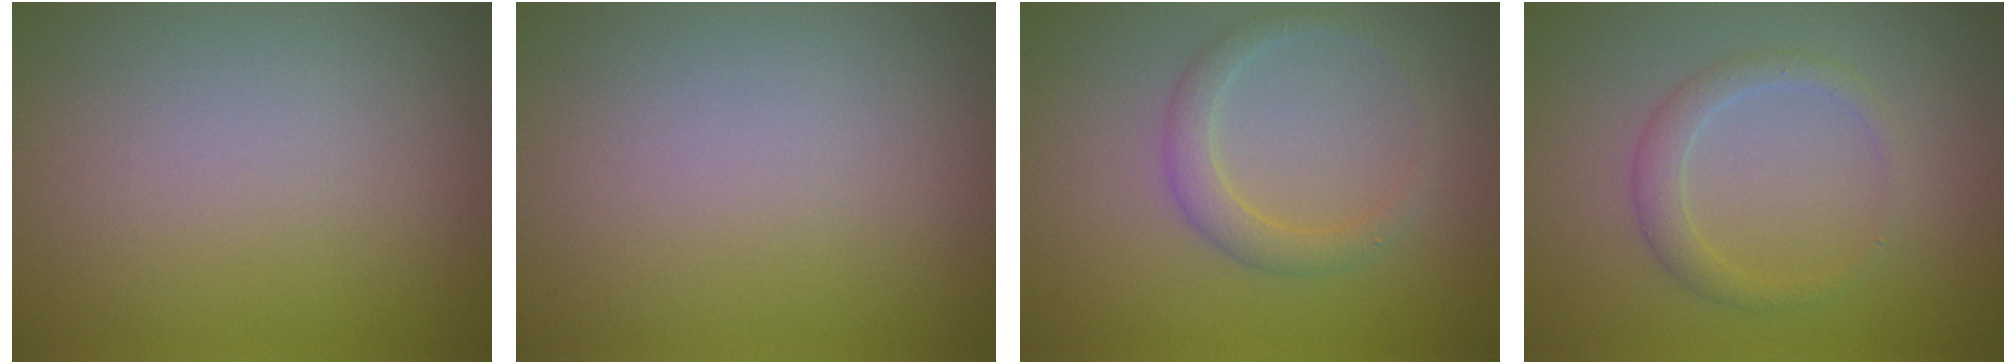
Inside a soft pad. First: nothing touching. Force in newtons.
{"total": 0.0}
{"total": 2.1, "press": 2.1, "slide": 0.2}
{"total": 1.9, "press": 1.9, "slide": 0.0}